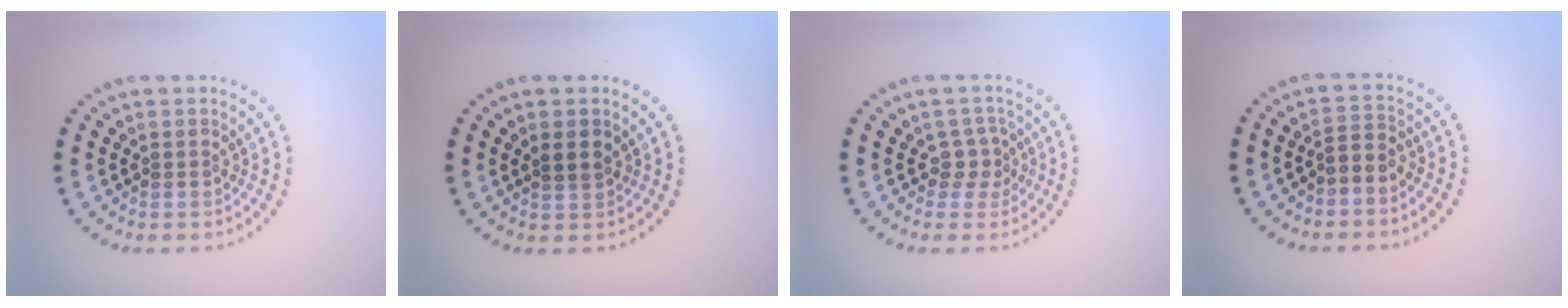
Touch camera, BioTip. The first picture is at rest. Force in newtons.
{"total": 1.4, "press": 1.3, "slide": 0.6}
{"total": 2.0, "press": 1.4, "slide": 1.5}
{"total": 1.8, "press": 1.3, "slide": 1.3}